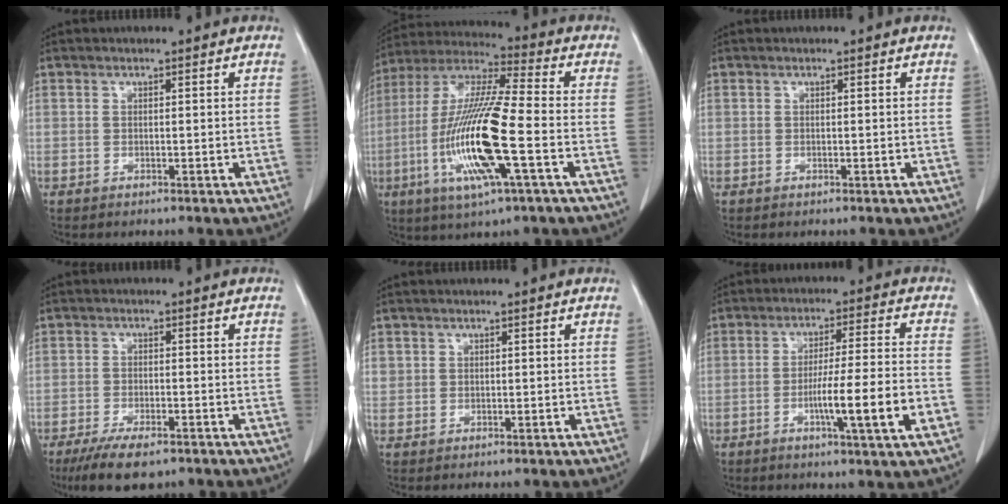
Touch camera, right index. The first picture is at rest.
{"total": 18.2, "force": [-4.6, 1.6, 17.5], "torque": [-0.364, -0.015, -0.086]}
{"total": 0.0}
{"total": 7.9, "force": [-5.7, 2.3, 5.0], "torque": [-0.082, -0.015, -0.092]}
{"total": 1.3, "force": [0.5, 1.2, 0.2], "torque": [0.009, 0.008, 0.009]}
{"total": 11.0, "force": [-3.4, -0.5, 10.4], "torque": [-0.170, -0.006, -0.056]}